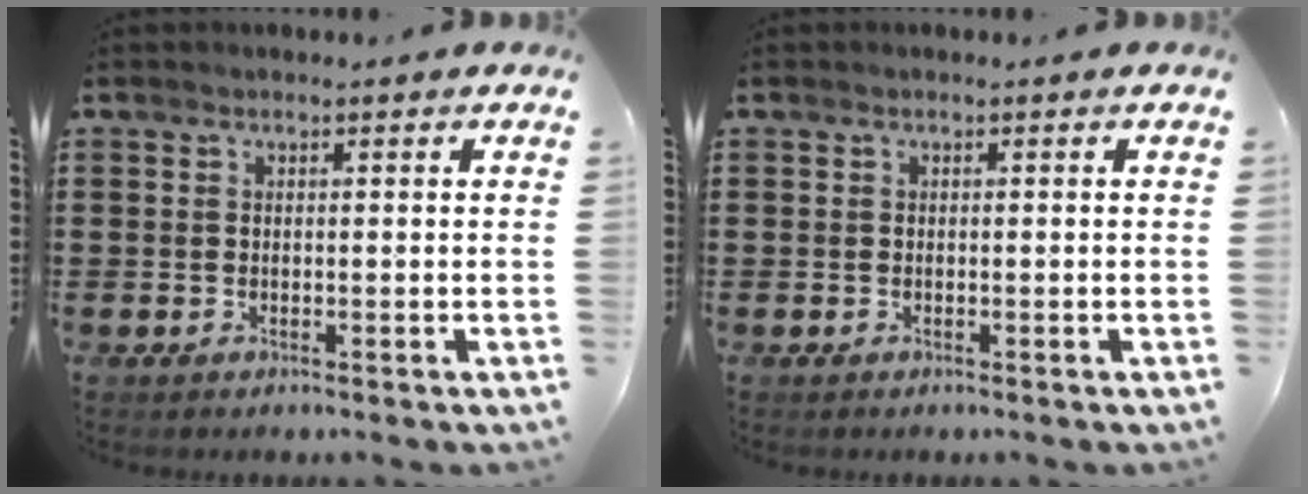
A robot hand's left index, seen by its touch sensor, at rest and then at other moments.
{"total": 0.0}